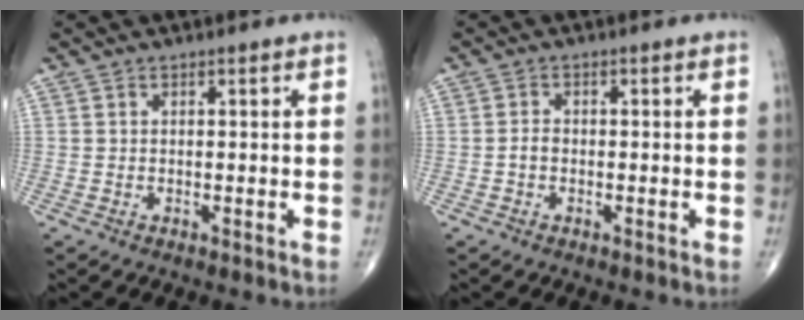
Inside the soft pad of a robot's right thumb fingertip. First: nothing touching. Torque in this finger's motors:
{"motor_torque": [0.40, 0.37, 0.21, -0.10, -0.01]}